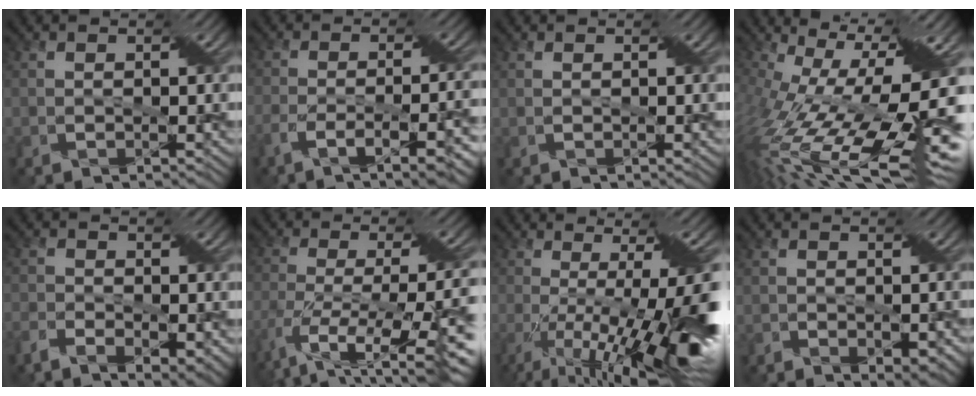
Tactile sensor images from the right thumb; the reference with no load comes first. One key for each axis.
{"total": 8.4, "fx": -5.0, "fy": 1.8, "fz": 6.5, "tx": -0.102, "ty": 0.002, "tz": -0.082}
{"total": 0.0}
{"total": 19.6, "fx": -3.5, "fy": 7.9, "fz": 17.6, "tx": -0.318, "ty": -0.048, "tz": -0.035}
{"total": 5.2, "fx": -2.9, "fy": 2.4, "fz": 3.5, "tx": -0.066, "ty": -0.010, "tz": -0.056}
{"total": 12.7, "fx": -5.6, "fy": 4.4, "fz": 10.6, "tx": -0.224, "ty": -0.020, "tz": -0.088}
{"total": 15.2, "fx": -4.2, "fy": 3.7, "fz": 14.1, "tx": -0.216, "ty": -0.009, "tz": -0.064}
{"total": 3.3, "fx": -1.7, "fy": 1.7, "fz": 2.2, "tx": -0.035, "ty": 0.004, "tz": -0.017}